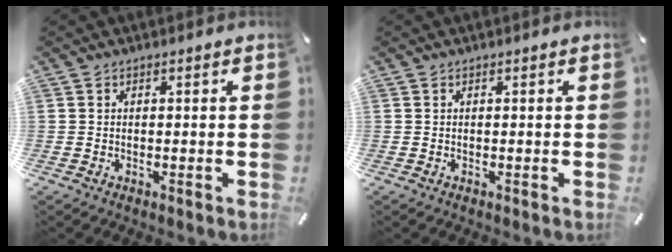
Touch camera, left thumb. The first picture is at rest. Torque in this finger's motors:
{"motor_torque": [-0.04, 0.09, -0.03, -0.01, 0.00]}